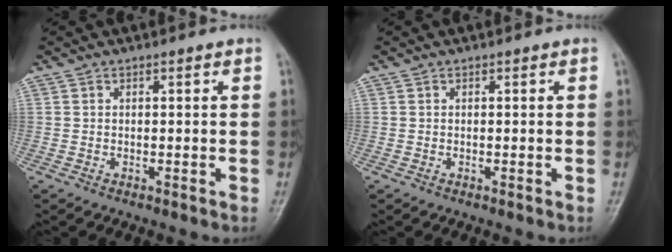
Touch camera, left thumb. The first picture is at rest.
{"total": 0.0}